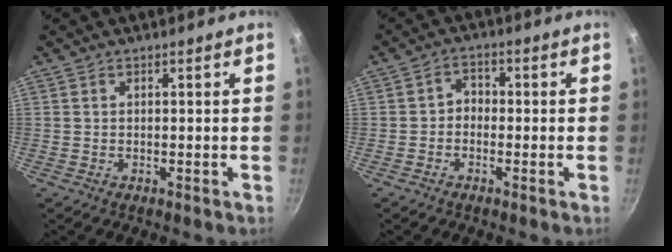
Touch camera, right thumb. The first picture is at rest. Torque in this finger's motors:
{"motor_torque": [-0.15, -0.08, -0.12, 0.12, 0.01]}